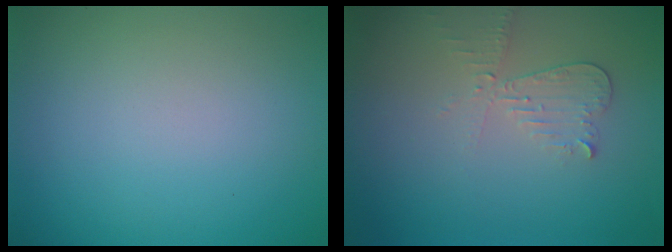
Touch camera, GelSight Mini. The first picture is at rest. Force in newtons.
{"total": 2.1, "press": 2.1, "slide": 0.1}